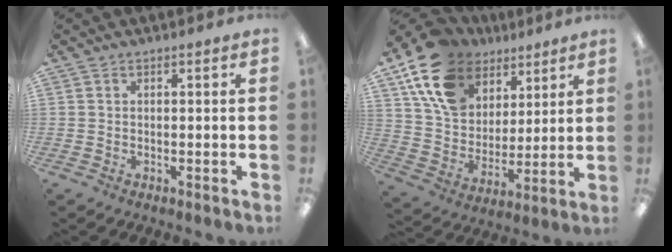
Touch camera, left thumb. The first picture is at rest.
{"total": 18.0, "force": [10.3, 12.3, 8.1], "torque": [-0.159, -0.038, 0.197]}